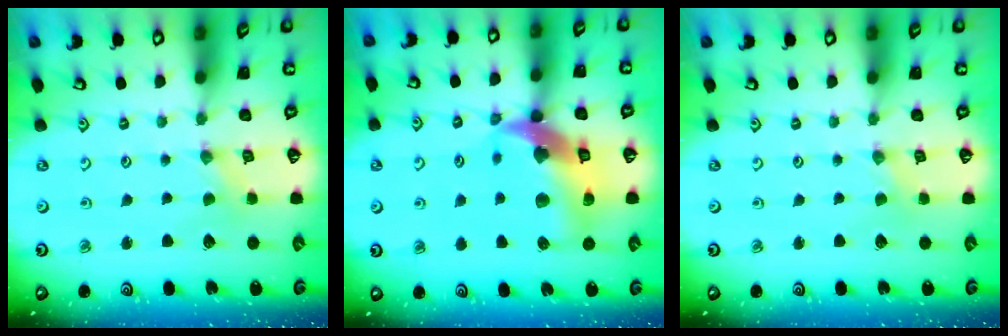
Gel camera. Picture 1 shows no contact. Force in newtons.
{"total": 17.4, "press": 17.2, "slide": 2.4}
{"total": 0.0}